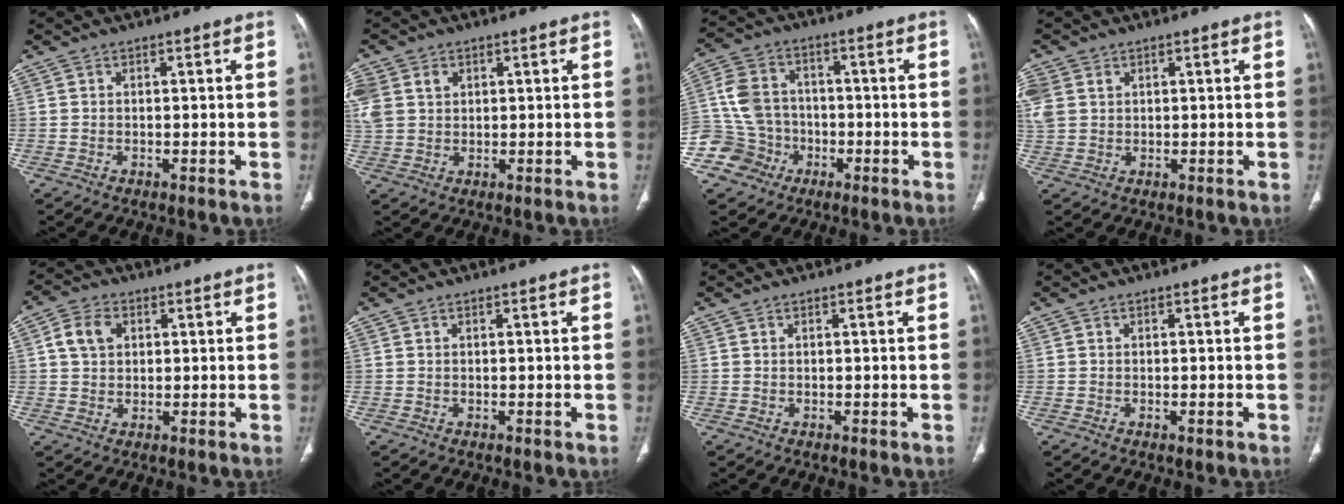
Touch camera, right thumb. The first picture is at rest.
{"total": 9.8, "force": [3.2, 7.7, 5.2], "torque": [-0.137, 0.016, 0.070]}
{"total": 11.0, "force": [-3.9, 10.0, 2.5], "torque": [-0.029, 0.034, -0.066]}
{"total": 7.2, "force": [2.2, 5.7, 3.9], "torque": [-0.116, 0.012, 0.053]}
{"total": 5.8, "force": [1.6, 4.4, 3.4], "torque": [-0.054, 0.006, 0.027]}
{"total": 0.0}
{"total": 0.0}
{"total": 0.6, "force": [-0.3, 0.1, 0.6], "torque": [-0.009, -0.002, -0.004]}